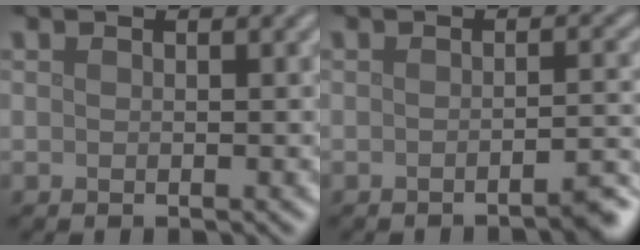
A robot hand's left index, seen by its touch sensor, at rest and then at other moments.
{"total": 2.4, "force": [-1.7, 0.4, 1.6], "torque": [-0.012, 0.005, -0.032]}